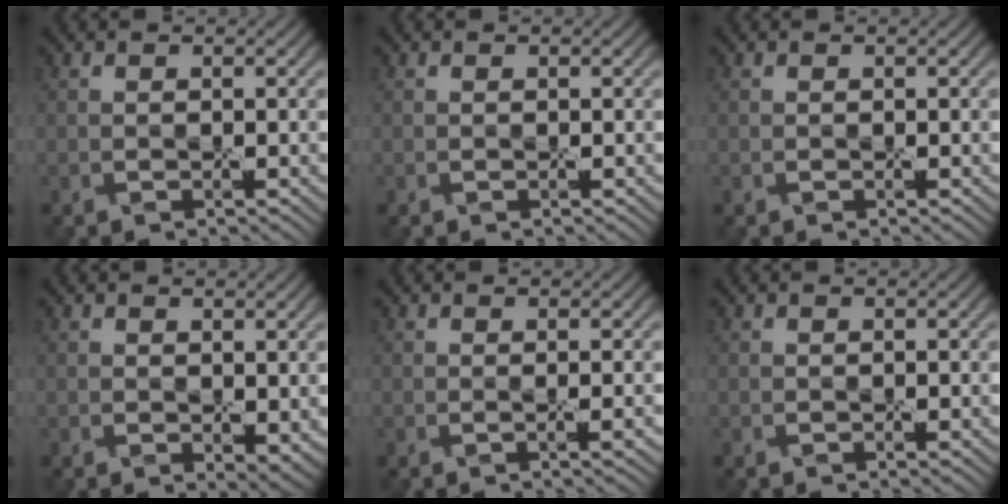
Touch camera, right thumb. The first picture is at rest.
{"total": 0.0}
{"total": 0.0}
{"total": 1.8, "force": [0.4, 1.0, 1.4], "torque": [-0.026, -0.011, 0.013]}
{"total": 1.2, "force": [0.0, 0.1, 1.2], "torque": [-0.021, 0.004, -0.003]}
{"total": 0.0}